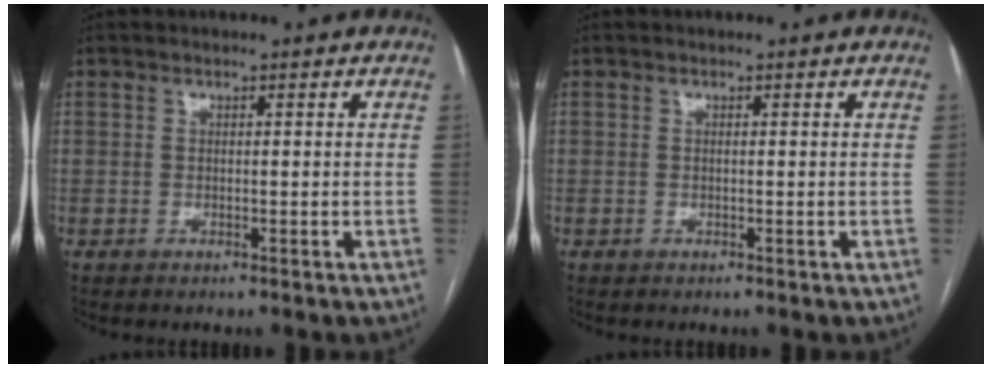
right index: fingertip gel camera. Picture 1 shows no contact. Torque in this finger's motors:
{"motor_torque": [0.05, 0.07, -0.01, 0.00]}